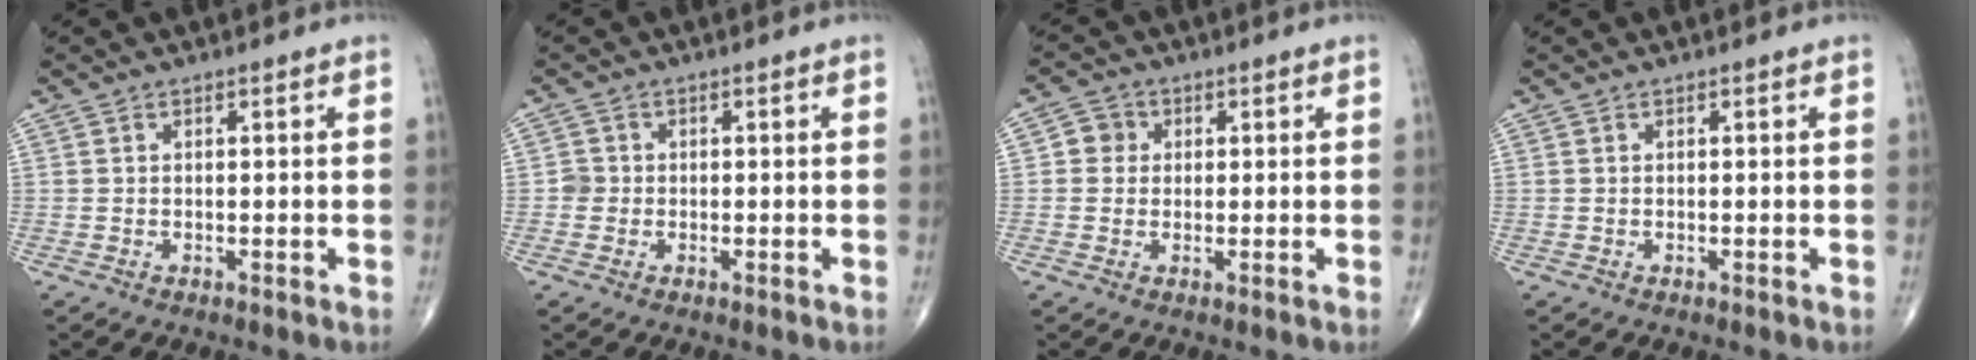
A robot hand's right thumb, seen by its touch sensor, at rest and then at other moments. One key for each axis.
{"total": 1.7, "fx": -0.2, "fy": 1.7, "fz": 0.3, "tx": 0.007, "ty": 0.007, "tz": -0.008}
{"total": 3.5, "fx": 0.5, "fy": 3.3, "fz": 1.0, "tx": 0.005, "ty": 0.005, "tz": 0.003}
{"total": 0.0}